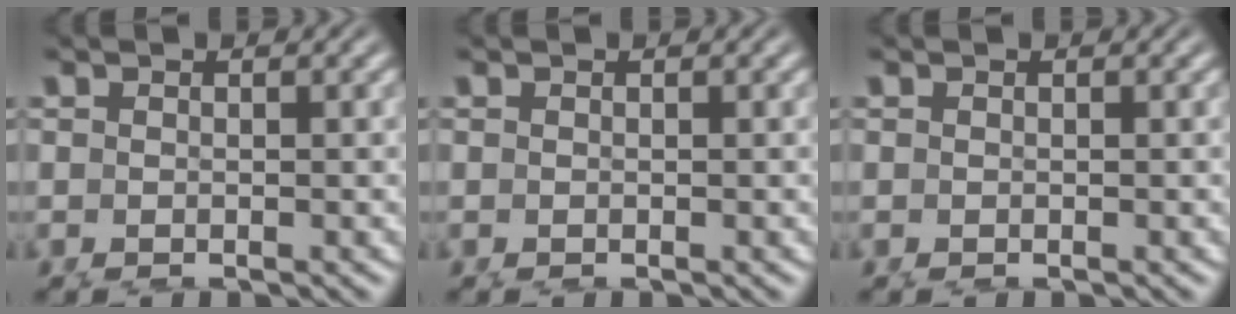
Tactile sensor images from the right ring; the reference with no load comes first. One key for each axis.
{"total": 0.0}
{"total": 0.0}